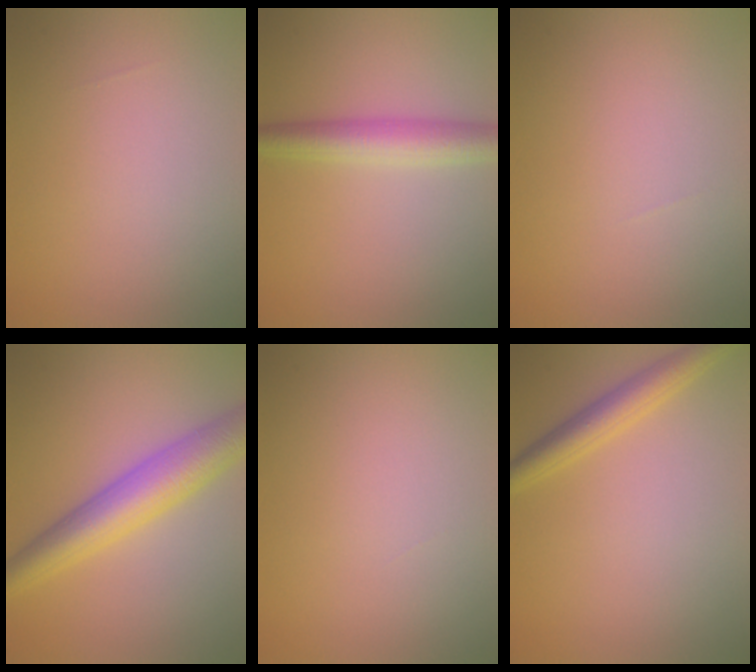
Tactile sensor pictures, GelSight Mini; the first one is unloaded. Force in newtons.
{"total": 3.9, "press": 3.9, "slide": 0.1}
{"total": 0.0}
{"total": 6.4, "press": 6.3, "slide": 0.1}
{"total": 0.0}
{"total": 3.2, "press": 3.2, "slide": 0.1}